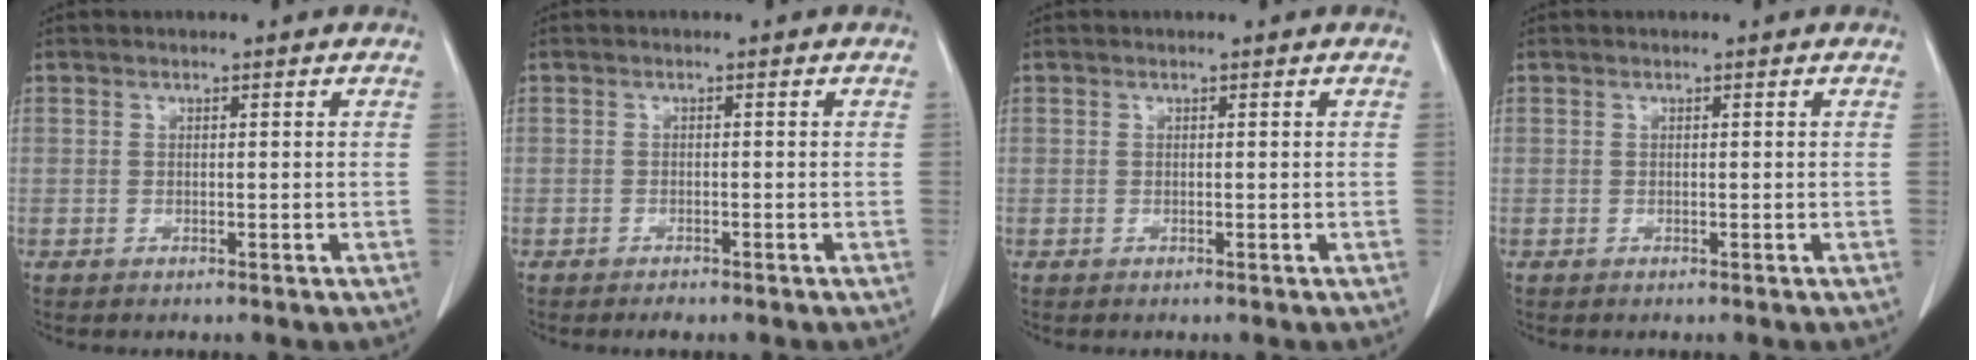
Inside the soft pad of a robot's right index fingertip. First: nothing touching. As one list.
[{"total": 1.3, "force": [-1.1, 0.4, 0.6], "torque": [-0.011, -0.001, -0.013]}, {"total": 0.0}, {"total": 0.0}]